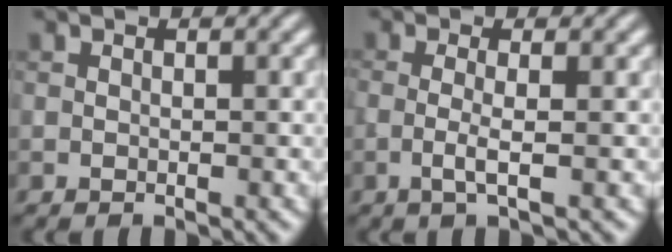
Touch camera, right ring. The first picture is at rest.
{"total": 2.0, "force": [-0.3, 0.4, 2.0], "torque": [-0.040, -0.005, -0.011]}